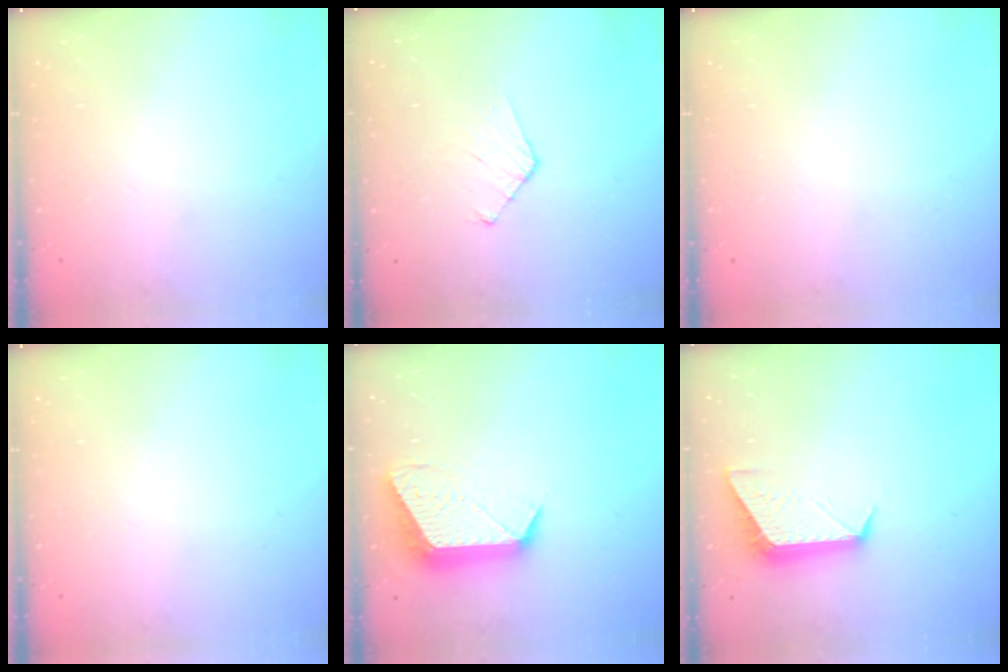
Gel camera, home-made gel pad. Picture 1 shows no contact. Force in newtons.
{"total": 3.8, "press": 3.7, "slide": 0.3}
{"total": 0.0}
{"total": 0.0}
{"total": 12.1, "press": 12.1, "slide": 0.6}
{"total": 9.8, "press": 9.8, "slide": 0.6}